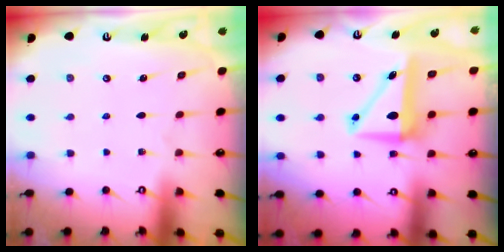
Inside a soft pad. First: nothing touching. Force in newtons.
{"total": 7.9, "press": 7.7, "slide": 1.8}